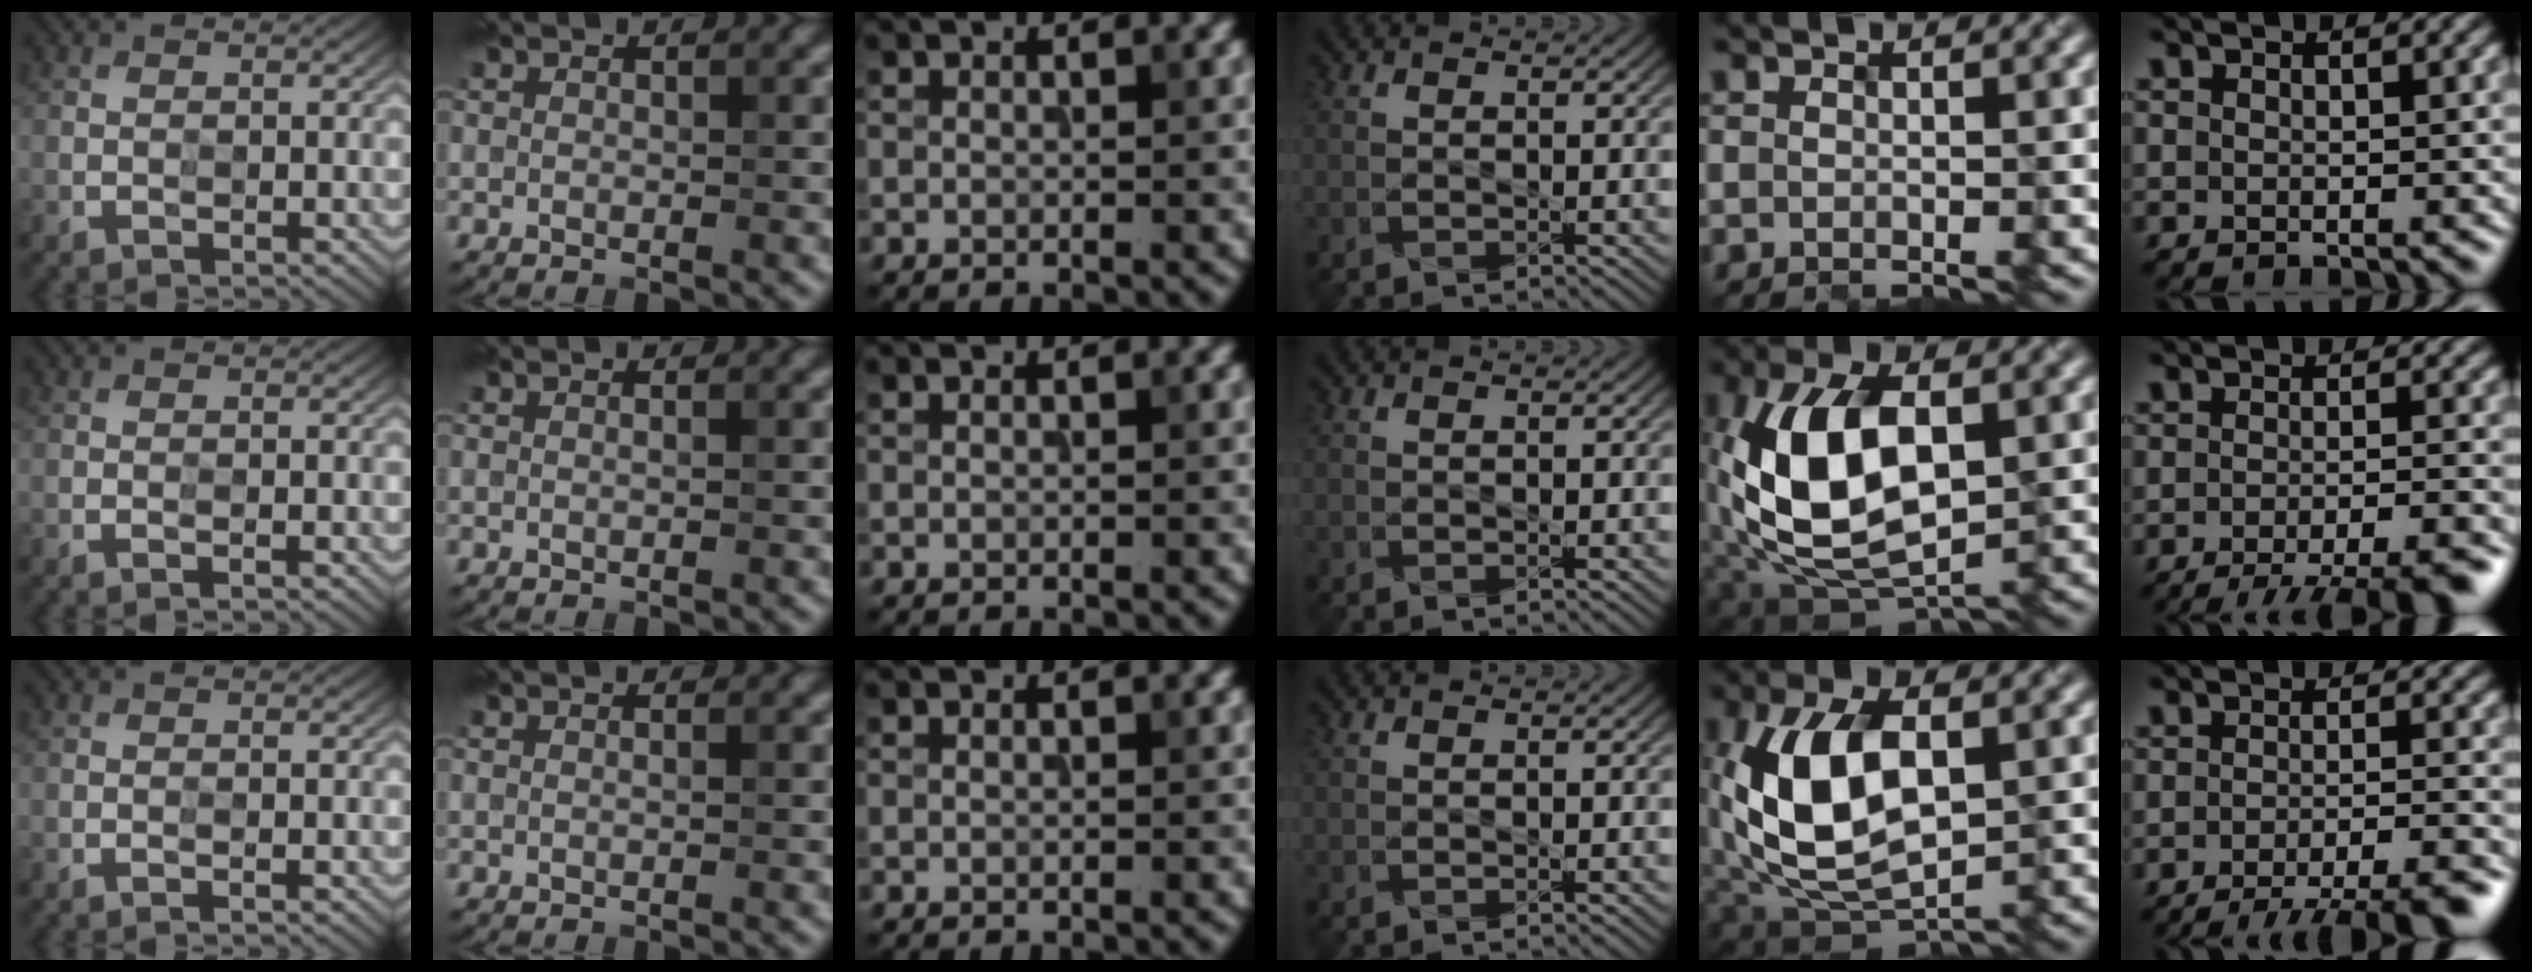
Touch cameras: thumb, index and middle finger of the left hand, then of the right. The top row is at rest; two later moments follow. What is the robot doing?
{"motion": "insert", "object": "drawer"}